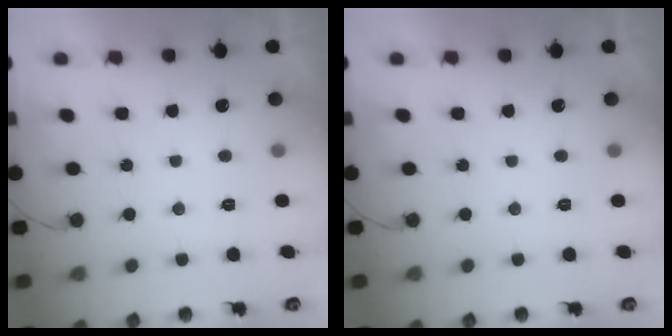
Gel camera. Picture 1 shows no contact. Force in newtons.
{"total": 0.0}